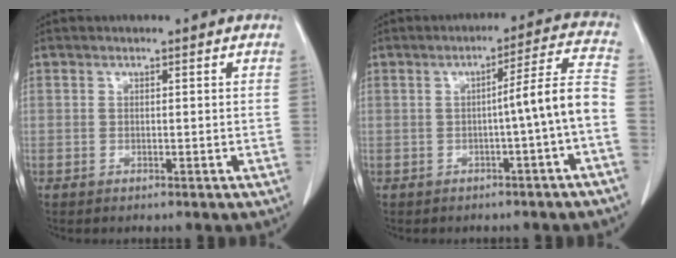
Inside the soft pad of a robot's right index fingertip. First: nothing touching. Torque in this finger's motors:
{"motor_torque": [0.80, -0.53, 0.43, 0.10]}